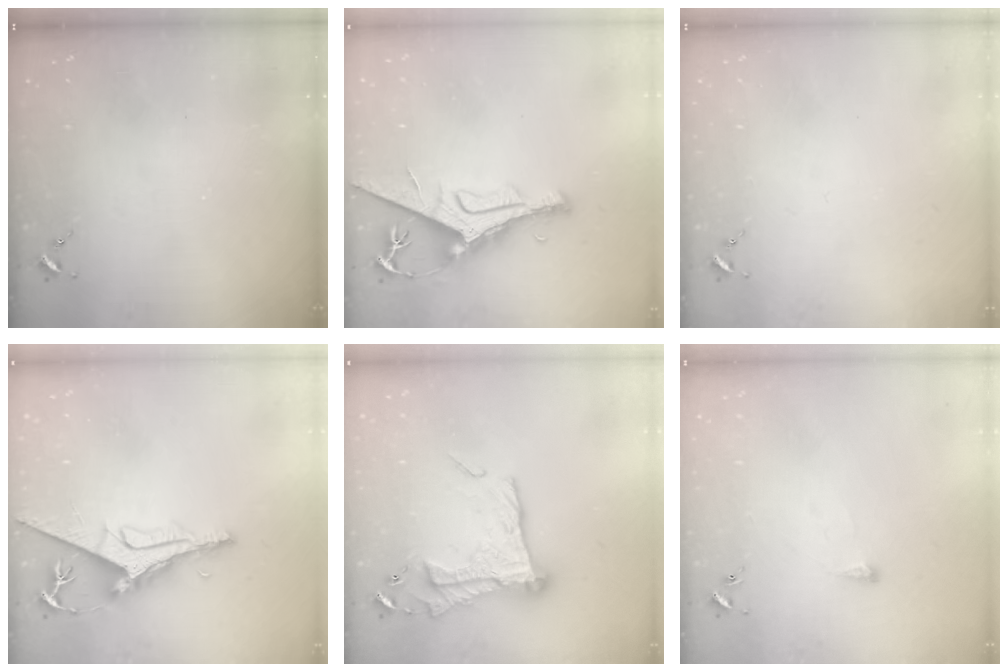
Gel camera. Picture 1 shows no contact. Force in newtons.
{"total": 10.5, "press": 10.4, "slide": 1.3}
{"total": 0.0}
{"total": 9.4, "press": 9.4, "slide": 0.9}
{"total": 17.5, "press": 17.4, "slide": 1.5}
{"total": 3.6, "press": 3.5, "slide": 0.5}